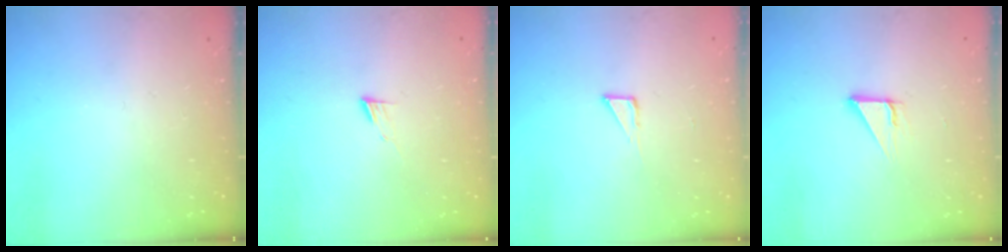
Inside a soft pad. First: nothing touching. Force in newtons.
{"total": 5.0, "press": 4.9, "slide": 0.5}
{"total": 2.8, "press": 2.8, "slide": 0.2}
{"total": 3.4, "press": 3.4, "slide": 0.3}